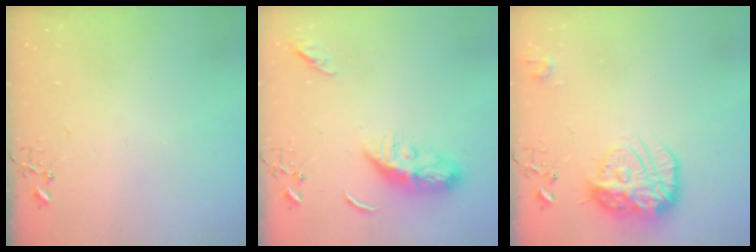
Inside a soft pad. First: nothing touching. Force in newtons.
{"total": 10.4, "press": 10.4, "slide": 1.2}
{"total": 16.5, "press": 16.4, "slide": 1.4}